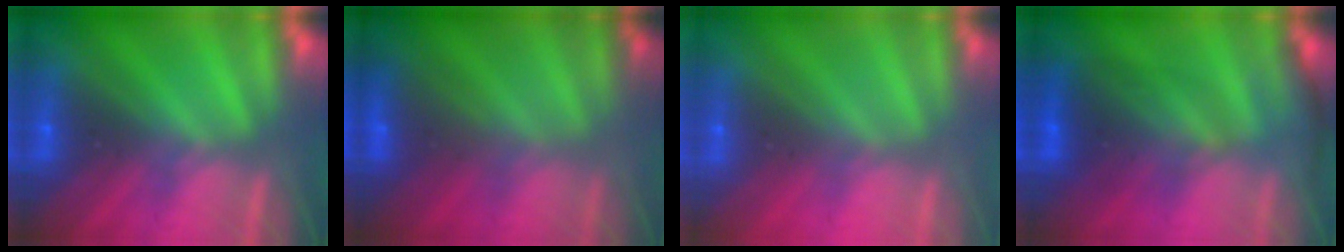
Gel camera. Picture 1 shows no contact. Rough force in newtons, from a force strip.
{"total": 2.9}
{"total": 2.8}
{"total": 2.3}